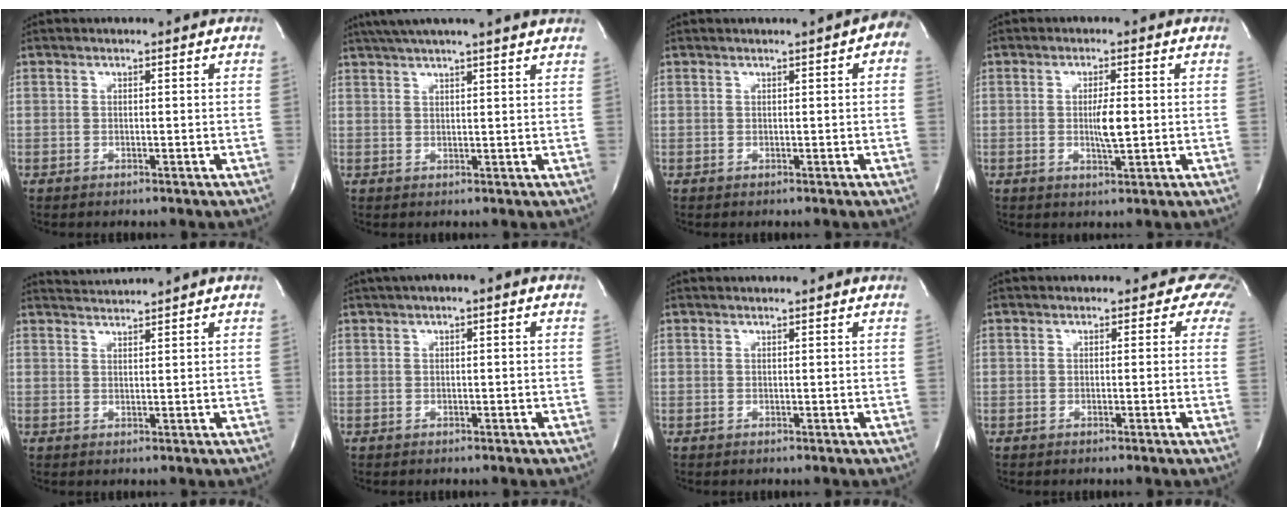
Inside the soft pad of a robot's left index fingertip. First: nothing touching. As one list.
[{"total": 10.5, "force": [8.9, -0.7, 5.5], "torque": [-0.093, 0.026, 0.111]}, {"total": 3.0, "force": [1.1, 0.7, 2.7], "torque": [-0.024, 0.007, 0.006]}, {"total": 3.8, "force": [-0.2, 0.6, 3.8], "torque": [-0.067, -0.004, -0.001]}, {"total": 2.8, "force": [2.4, -1.3, -0.4], "torque": [0.002, -0.005, 0.052]}, {"total": 2.1, "force": [0.6, 0.4, 2.0], "torque": [-0.034, 0.008, 0.004]}, {"total": 1.6, "force": [1.5, -0.4, 0.4], "torque": [-0.012, 0.009, 0.024]}, {"total": 3.3, "force": [1.7, 2.7, 0.8], "torque": [0.023, -0.008, -0.008]}]